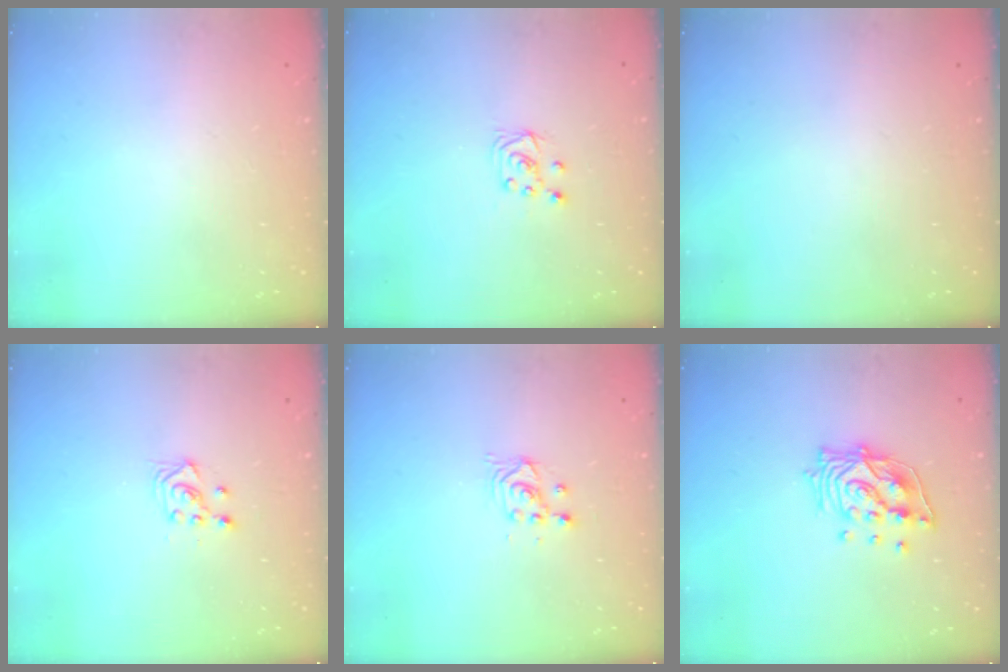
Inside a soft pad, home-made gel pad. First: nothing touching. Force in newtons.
{"total": 4.5, "press": 4.5, "slide": 0.5}
{"total": 0.0}
{"total": 3.4, "press": 3.3, "slide": 0.9}
{"total": 2.5, "press": 2.5, "slide": 0.2}
{"total": 13.2, "press": 13.2, "slide": 1.3}